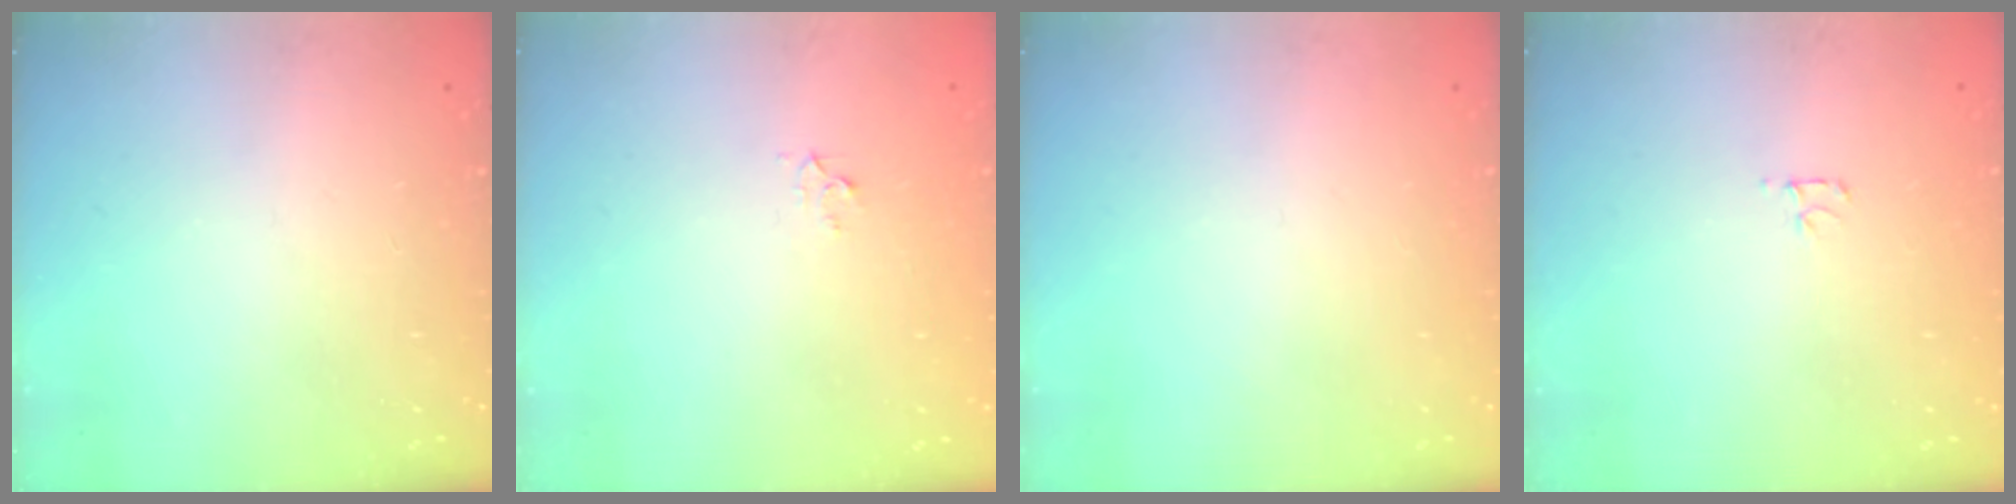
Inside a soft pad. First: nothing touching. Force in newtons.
{"total": 2.3, "press": 2.3, "slide": 0.2}
{"total": 0.0}
{"total": 2.7, "press": 2.7, "slide": 0.3}